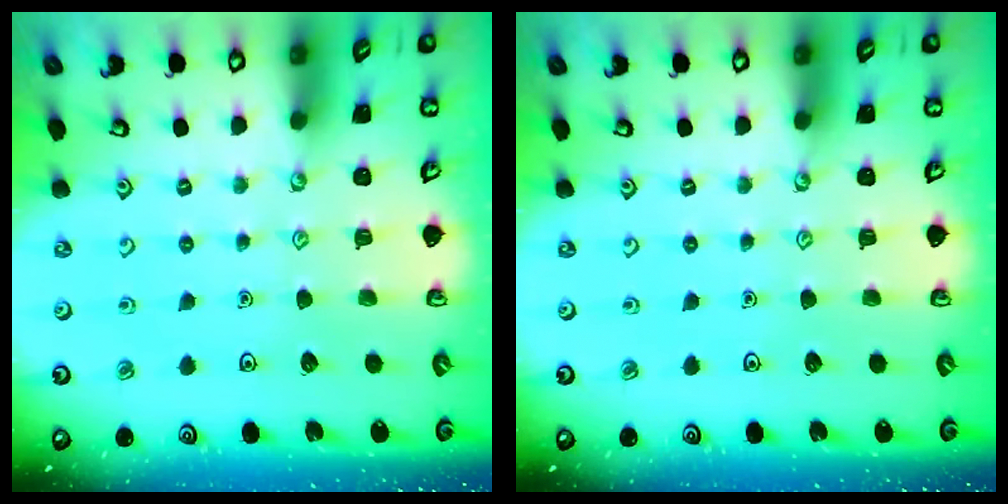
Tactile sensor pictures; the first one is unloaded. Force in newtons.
{"total": 0.0}